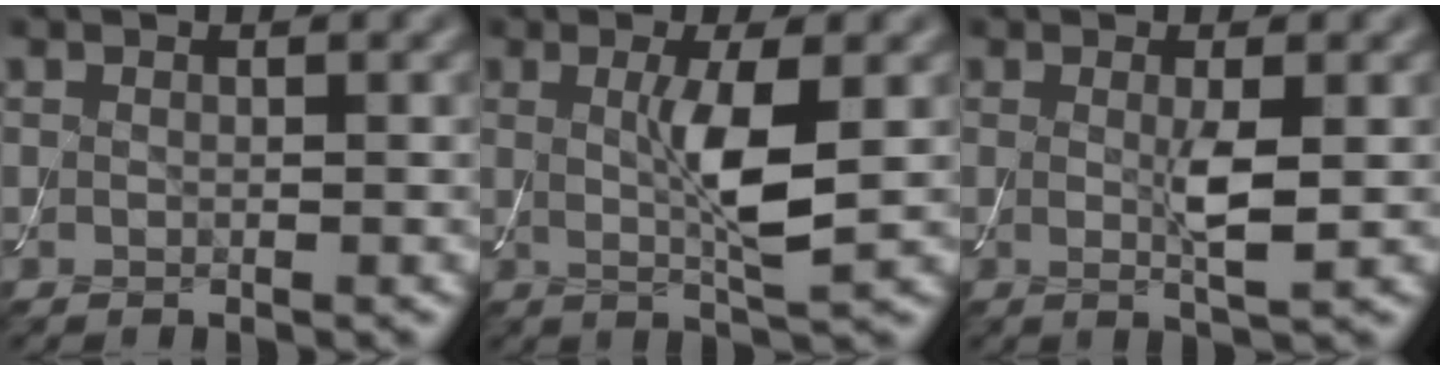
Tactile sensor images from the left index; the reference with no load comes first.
{"total": 4.7, "force": [0.4, 0.8, 4.6], "torque": [-0.086, -0.008, 0.011]}
{"total": 2.6, "force": [0.1, 0.3, 2.6], "torque": [-0.054, -0.006, 0.003]}